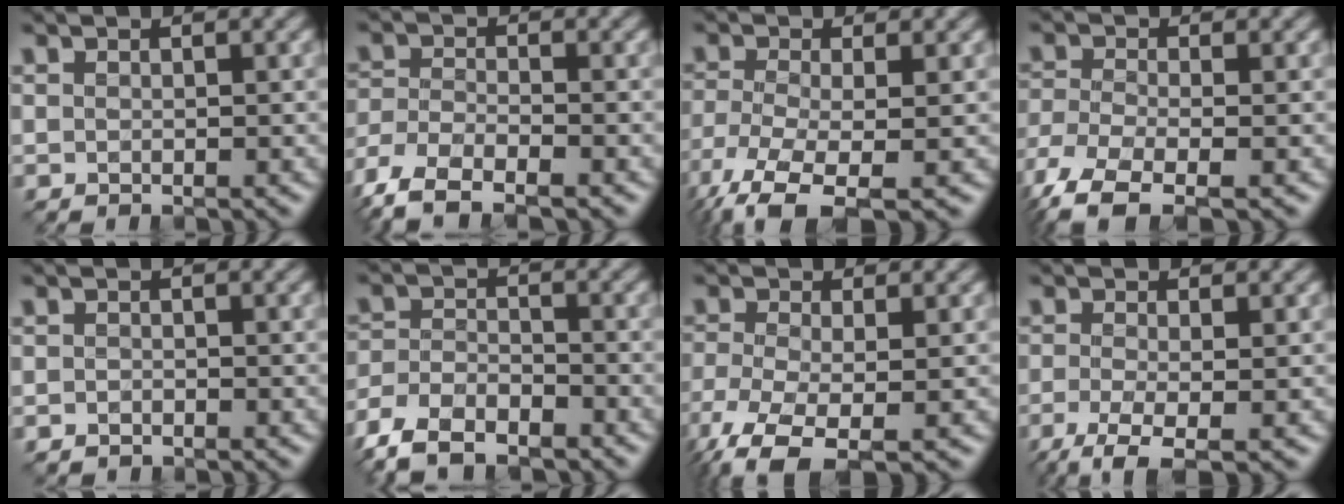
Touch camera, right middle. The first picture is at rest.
{"total": 6.4, "force": [-4.6, 2.3, 3.8], "torque": [-0.077, -0.011, -0.096]}
{"total": 9.2, "force": [-5.6, 3.2, 6.5], "torque": [-0.140, -0.030, -0.099]}
{"total": 6.8, "force": [-4.5, 2.3, 4.5], "torque": [-0.101, -0.018, -0.096]}
{"total": 0.7, "force": [-0.6, 0.3, 0.1], "torque": [-0.001, -0.003, -0.012]}
{"total": 7.6, "force": [-5.7, 3.4, 3.7], "torque": [-0.076, -0.011, -0.113]}
{"total": 7.2, "force": [-4.2, 2.5, 5.2], "torque": [-0.120, -0.023, -0.085]}
{"total": 4.3, "force": [-2.3, 1.1, 3.5], "torque": [-0.069, -0.007, -0.052]}